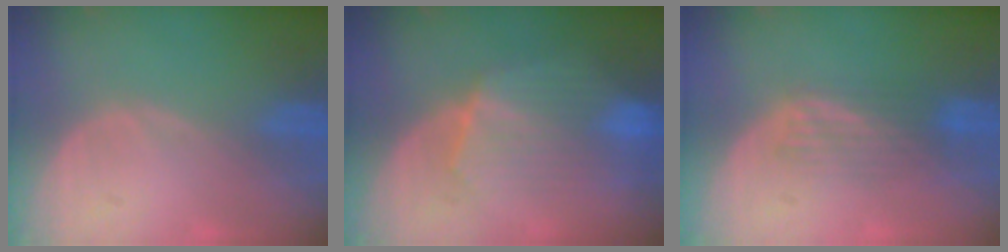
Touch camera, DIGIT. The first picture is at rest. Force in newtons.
{"total": 8.2, "press": 8.1, "slide": 1.3}
{"total": 3.8, "press": 3.8, "slide": 0.1}